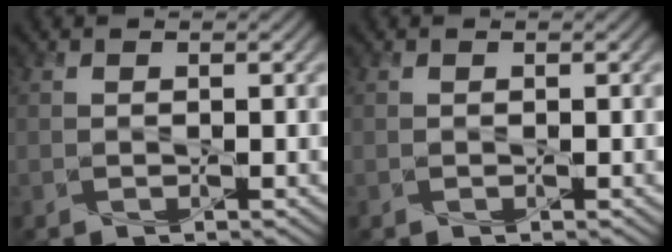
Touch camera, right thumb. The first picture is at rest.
{"total": 0.0}